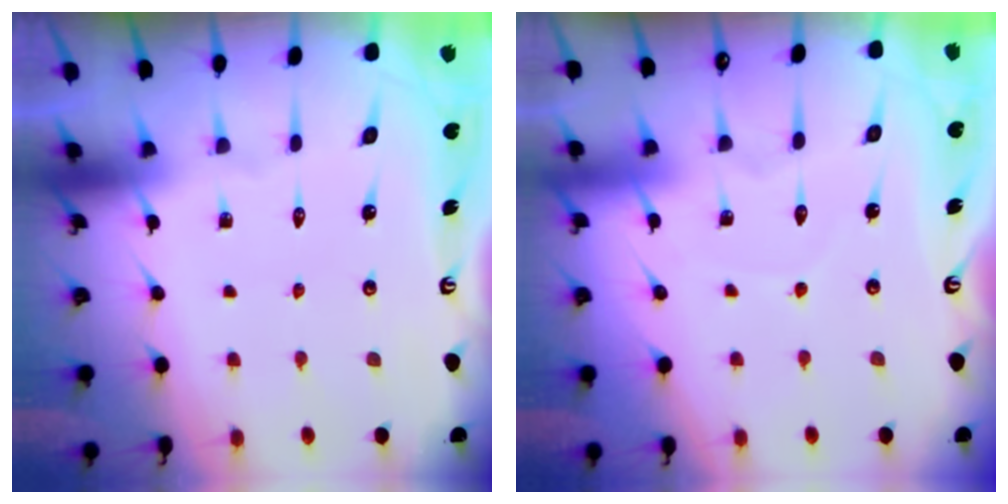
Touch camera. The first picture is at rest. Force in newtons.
{"total": 2.4, "press": 2.4, "slide": 0.3}